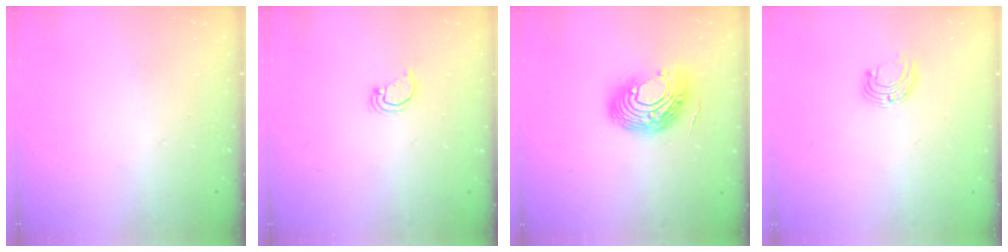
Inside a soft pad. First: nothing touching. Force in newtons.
{"total": 2.2, "press": 2.2, "slide": 0.3}
{"total": 14.4, "press": 14.3, "slide": 1.4}
{"total": 5.2, "press": 5.2, "slide": 0.5}